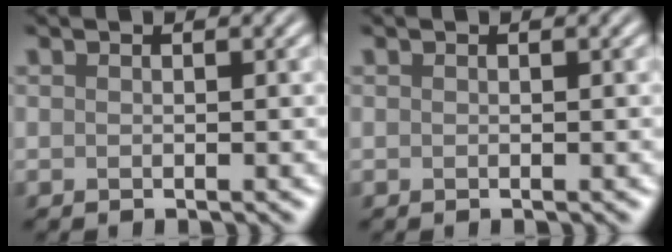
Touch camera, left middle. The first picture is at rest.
{"total": 0.0}